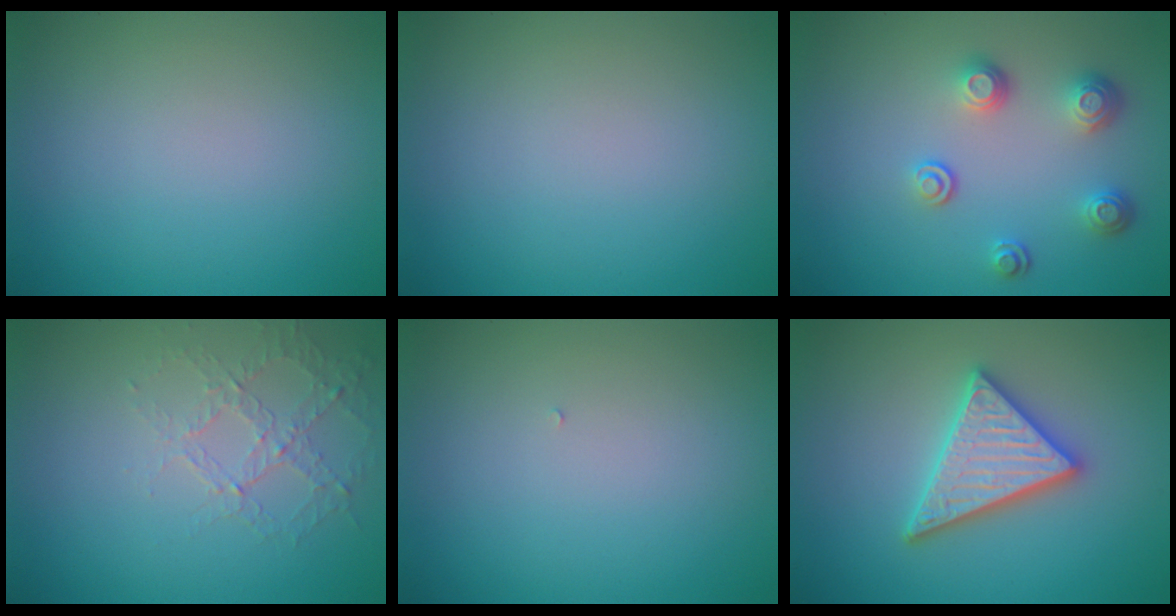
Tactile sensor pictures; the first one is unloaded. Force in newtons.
{"total": 0.0}
{"total": 3.3, "press": 2.6, "slide": 2.0}
{"total": 1.6, "press": 1.1, "slide": 1.2}
{"total": 0.0}
{"total": 4.9, "press": 4.9, "slide": 0.7}